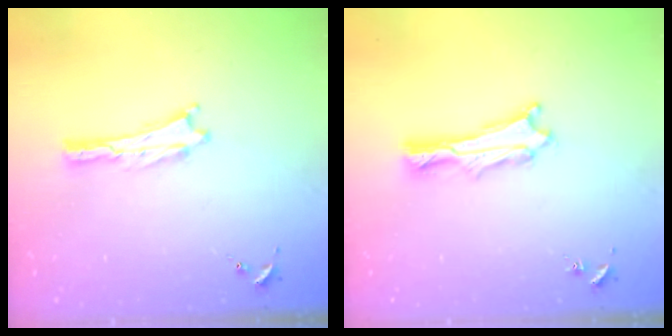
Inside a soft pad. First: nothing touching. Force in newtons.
{"total": 1.5, "press": 1.4, "slide": 0.2}